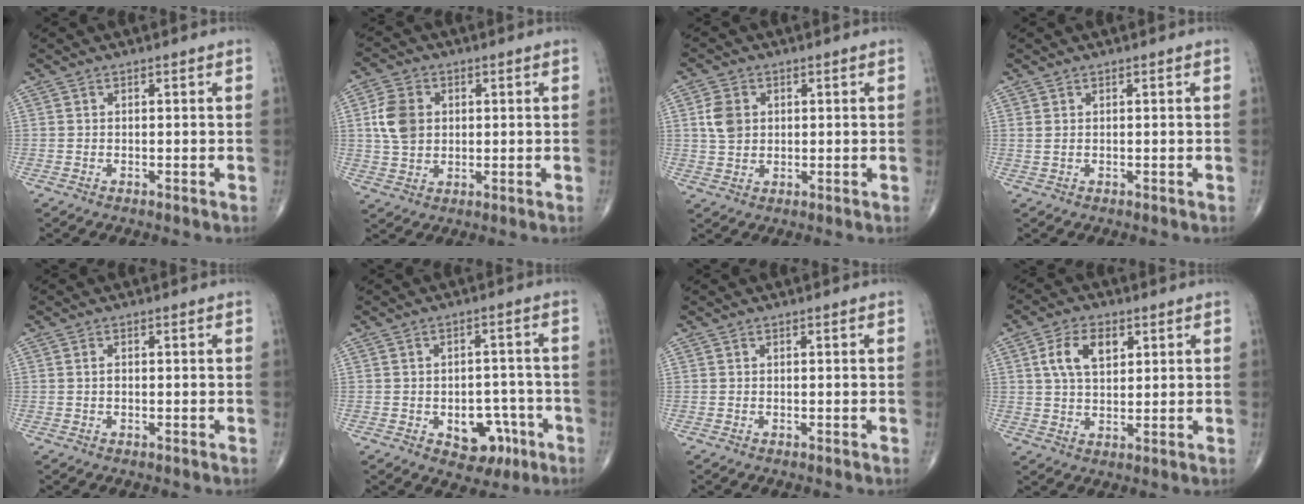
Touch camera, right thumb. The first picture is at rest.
{"total": 7.8, "force": [1.3, 6.0, 4.8], "torque": [-0.082, 0.000, 0.024]}
{"total": 5.1, "force": [1.1, 4.0, 3.0], "torque": [-0.047, -0.002, 0.020]}
{"total": 0.8, "force": [0.3, 0.3, 0.7], "torque": [-0.019, 0.009, 0.011]}
{"total": 0.9, "force": [0.0, 0.5, 0.7], "torque": [-0.013, 0.001, -0.001]}
{"total": 10.3, "force": [-4.1, 6.9, 6.4], "torque": [-0.041, 0.038, -0.045]}
{"total": 0.0}
{"total": 7.9, "force": [2.8, 4.6, 5.8], "torque": [-0.096, -0.005, 0.050]}